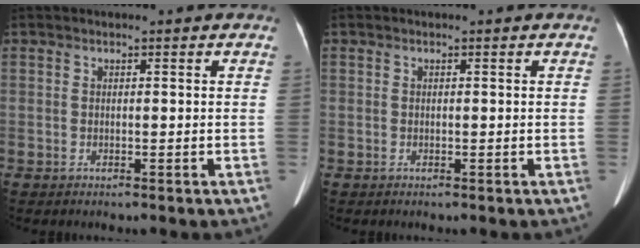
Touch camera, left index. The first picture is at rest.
{"total": 0.0}